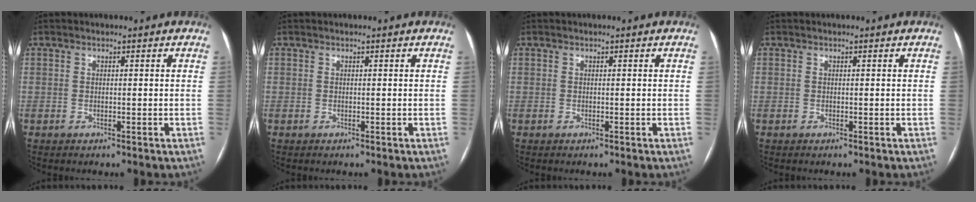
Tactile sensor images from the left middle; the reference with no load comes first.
{"total": 0.0}
{"total": 0.0}
{"total": 0.0}